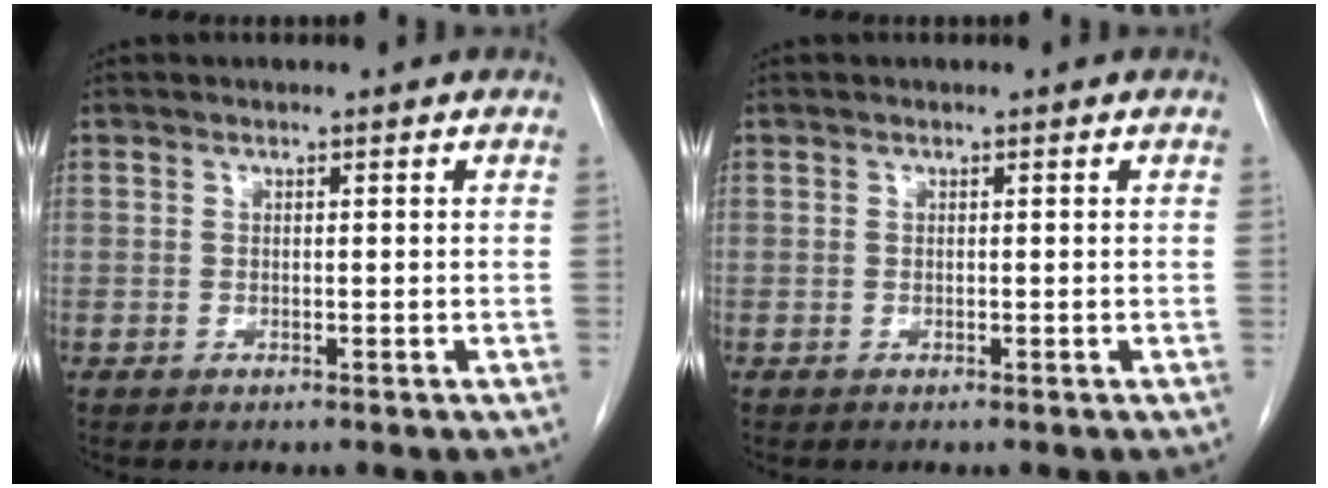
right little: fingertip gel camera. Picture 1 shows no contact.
{"total": 0.0}